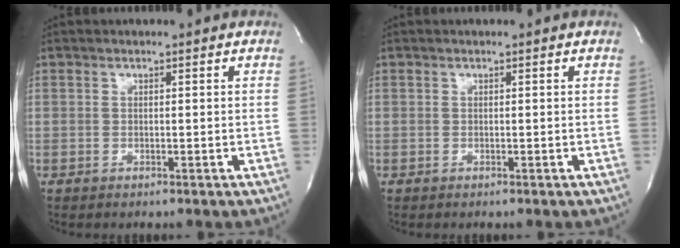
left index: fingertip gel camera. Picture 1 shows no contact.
{"total": 0.0}